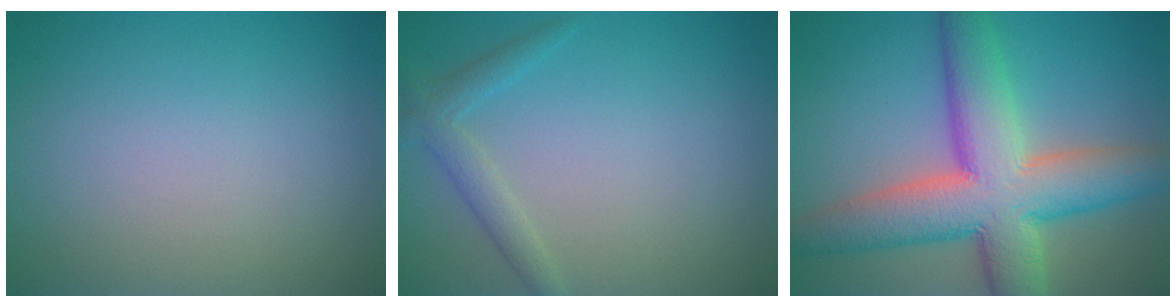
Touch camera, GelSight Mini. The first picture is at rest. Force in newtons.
{"total": 2.0, "press": 2.0, "slide": 0.1}
{"total": 10.8, "press": 10.8, "slide": 0.7}